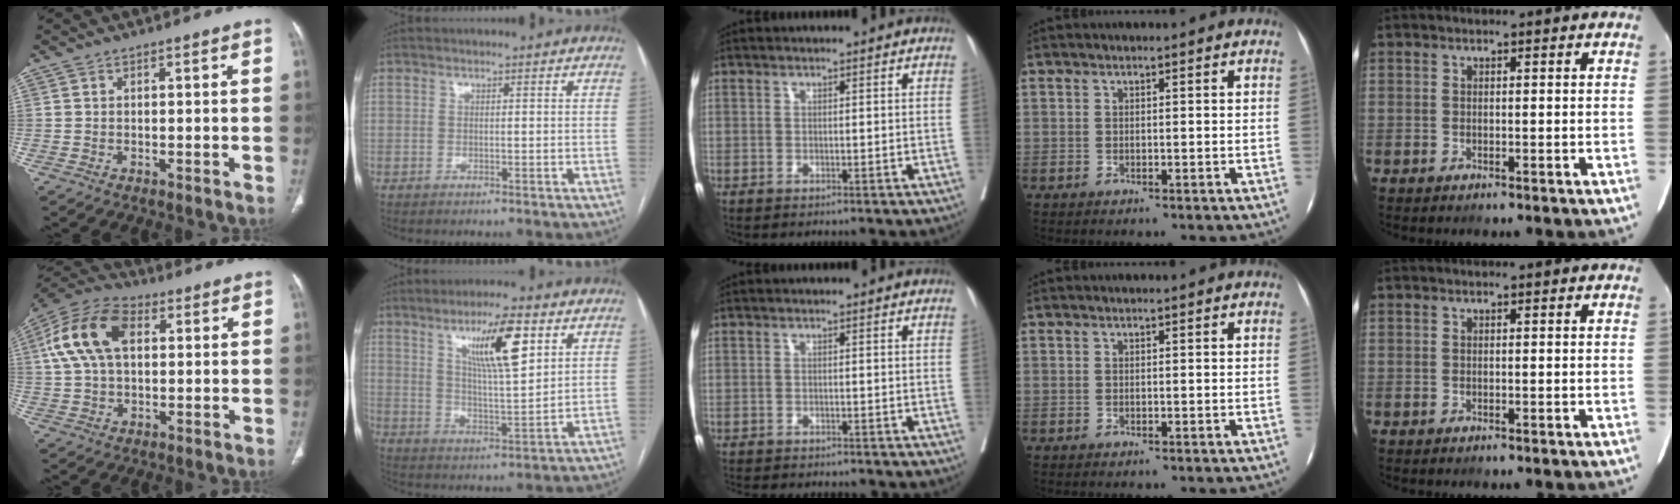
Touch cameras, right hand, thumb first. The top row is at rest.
{"thumb": {"total": 14.2, "force": [3.4, 8.7, 10.8], "torque": [-0.213, 0.025, 0.056]}, "index": {"total": 11.2, "force": [5.5, 1.5, 9.7], "torque": [-0.168, 0.000, 0.094]}, "middle": {"total": 7.9, "force": [-7.2, 1.5, 3.0], "torque": [-0.044, -0.007, -0.096]}}